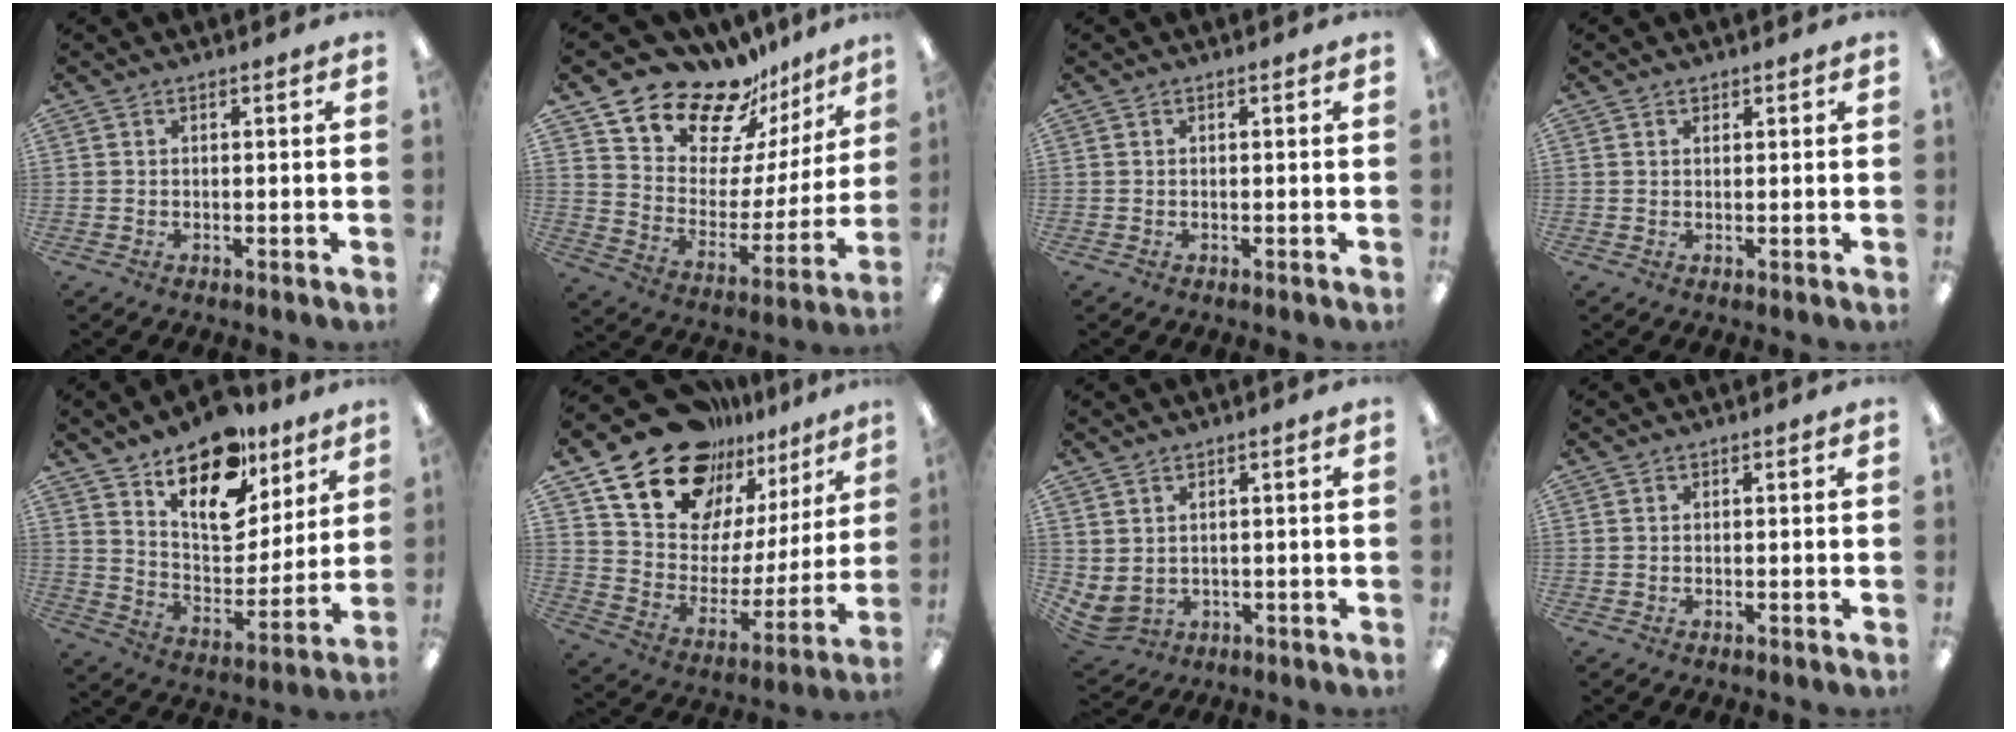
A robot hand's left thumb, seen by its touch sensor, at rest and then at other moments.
{"total": 16.0, "force": [14.4, 6.4, 2.9], "torque": [-0.070, -0.135, 0.260]}
{"total": 0.0}
{"total": 0.9, "force": [0.7, 0.5, 0.2], "torque": [0.004, -0.001, 0.012]}
{"total": 18.3, "force": [12.7, 9.2, 9.4], "torque": [-0.149, -0.082, 0.224]}
{"total": 19.9, "force": [15.9, 10.5, 5.9], "torque": [-0.121, -0.120, 0.291]}
{"total": 2.8, "force": [1.4, 2.1, 1.2], "torque": [-0.040, -0.013, 0.025]}
{"total": 0.0}